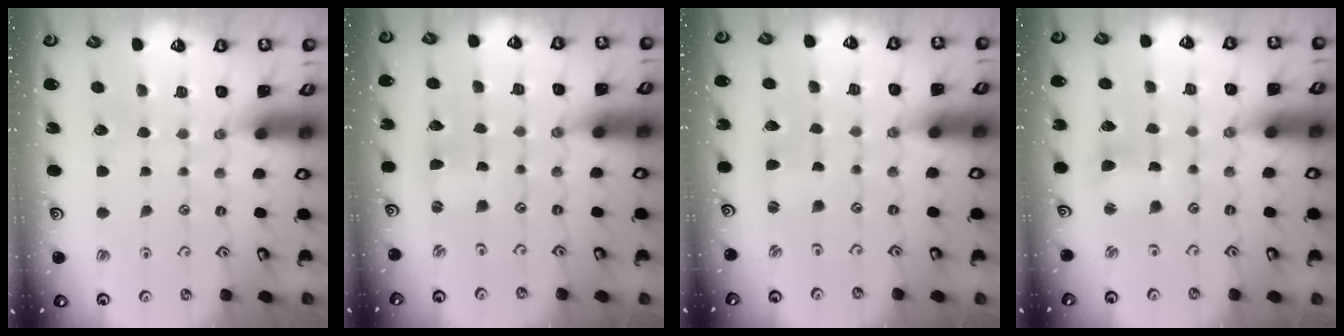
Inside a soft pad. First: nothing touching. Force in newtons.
{"total": 0.0}
{"total": 0.8, "press": 0.8, "slide": 0.2}
{"total": 3.5, "press": 3.5, "slide": 0.3}